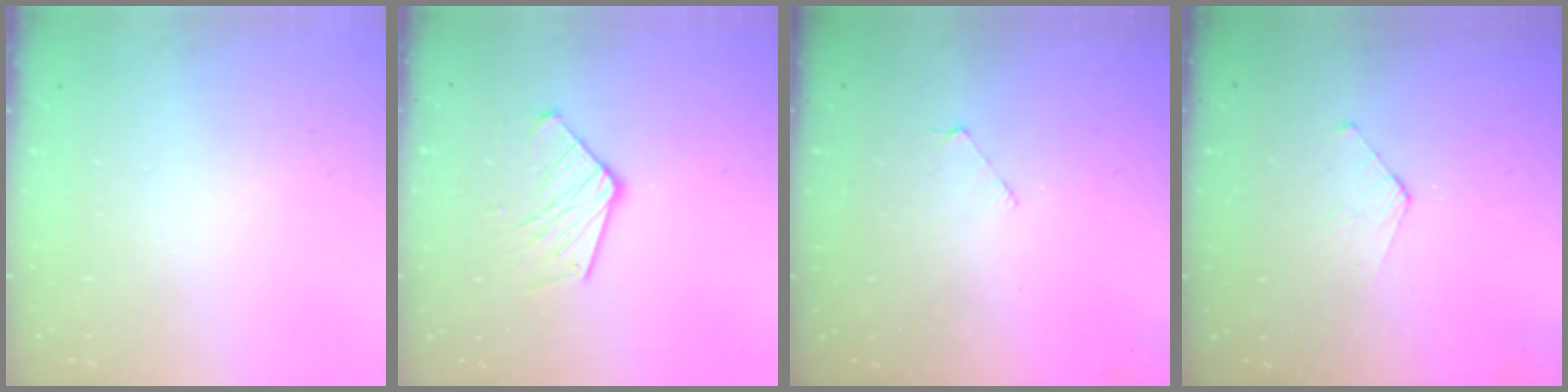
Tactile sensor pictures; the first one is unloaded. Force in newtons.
{"total": 11.1, "press": 11.0, "slide": 0.9}
{"total": 1.9, "press": 1.9, "slide": 0.2}
{"total": 3.1, "press": 3.0, "slide": 0.3}